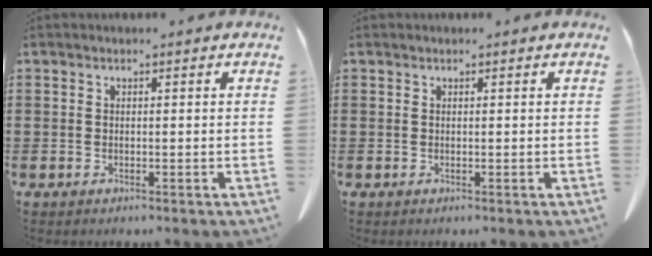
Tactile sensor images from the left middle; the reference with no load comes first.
{"total": 0.0}